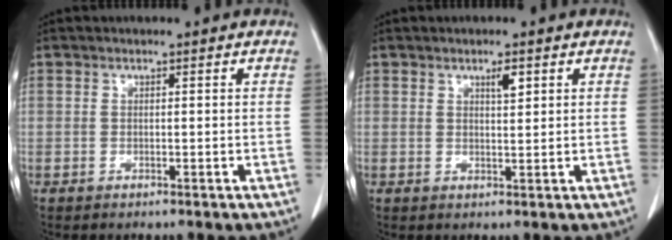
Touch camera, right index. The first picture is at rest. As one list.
[{"total": 2.1, "force": [1.2, 0.5, 1.7], "torque": [-0.029, -0.003, 0.021]}]